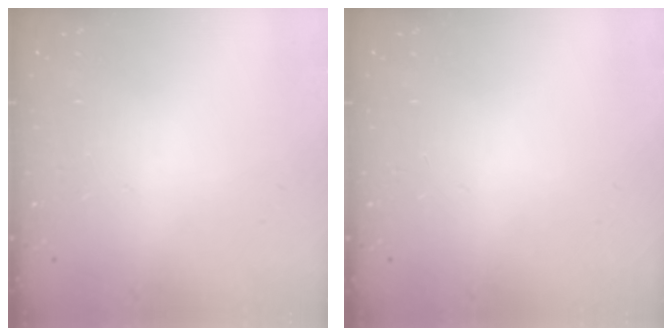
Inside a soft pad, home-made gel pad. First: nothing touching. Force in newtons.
{"total": 0.0}